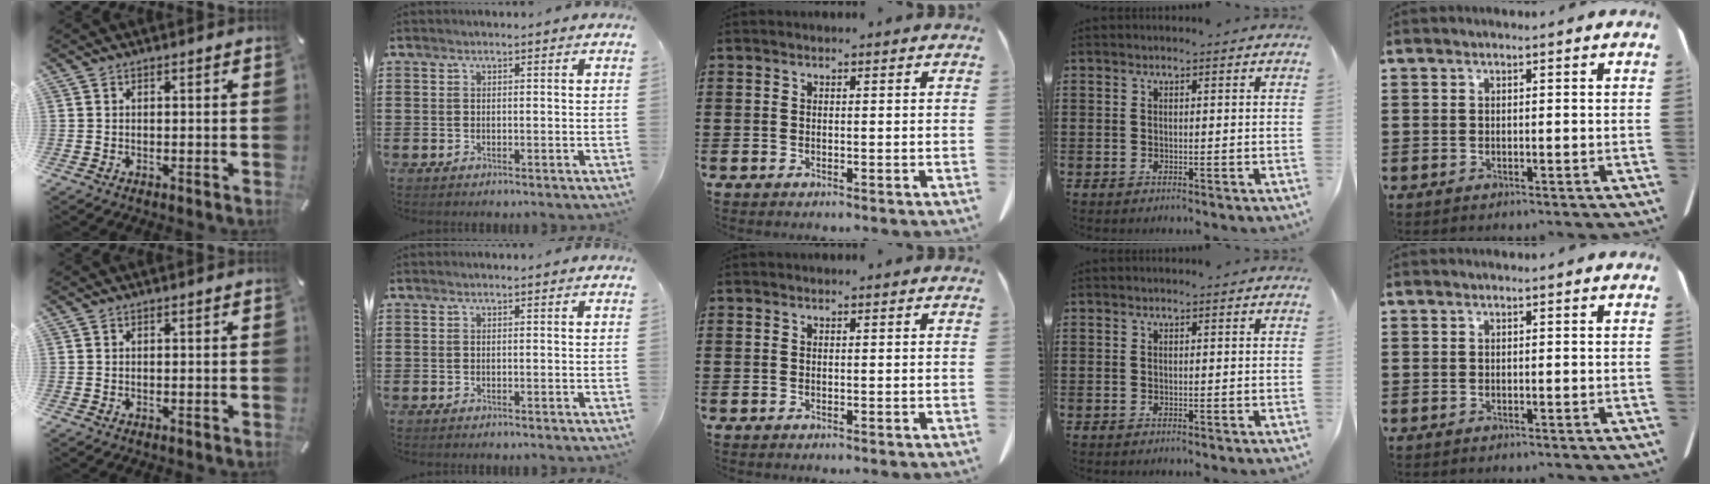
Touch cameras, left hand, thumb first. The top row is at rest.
{}